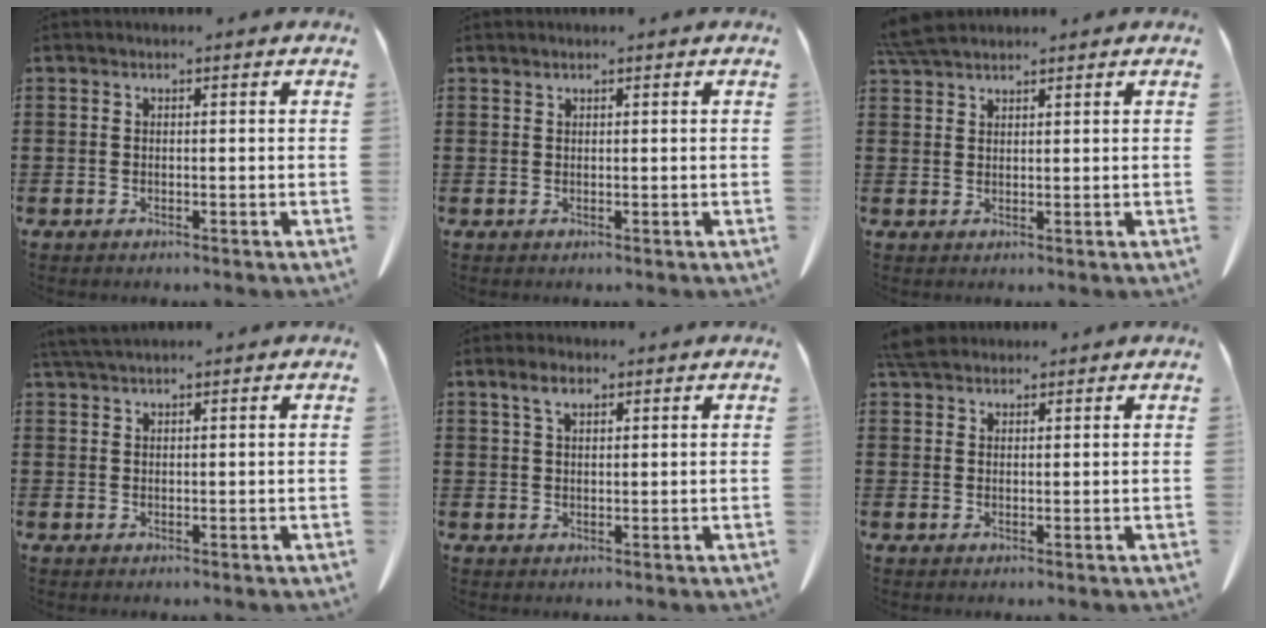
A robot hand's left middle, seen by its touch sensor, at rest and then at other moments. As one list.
[{"total": 0.6, "force": [0.6, 0.1, 0.1], "torque": [-0.004, -0.002, 0.013]}, {"total": 4.0, "force": [3.6, 0.8, 1.6], "torque": [-0.041, -0.003, 0.070]}, {"total": 2.4, "force": [2.0, 0.3, 1.2], "torque": [-0.029, 0.002, 0.039]}, {"total": 3.4, "force": [2.1, 1.2, 2.4], "torque": [-0.053, 0.005, 0.038]}, {"total": 3.7, "force": [3.3, 1.2, 1.3], "torque": [-0.035, 0.001, 0.064]}]